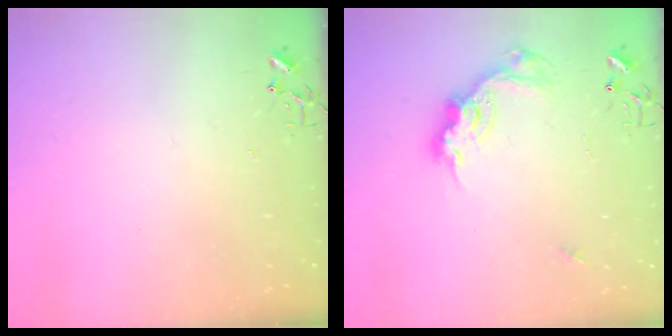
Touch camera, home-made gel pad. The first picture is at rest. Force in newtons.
{"total": 14.4, "press": 14.3, "slide": 1.1}